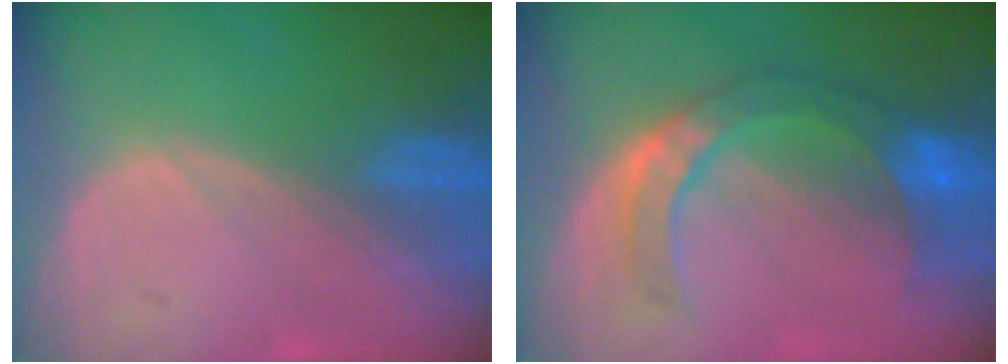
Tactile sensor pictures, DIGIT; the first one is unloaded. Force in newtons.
{"total": 8.0, "press": 7.5, "slide": 2.8}